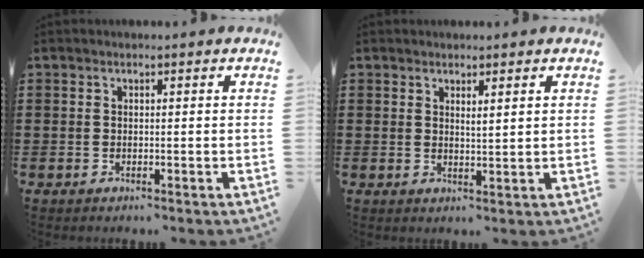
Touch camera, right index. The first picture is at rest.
{"total": 1.3, "force": [1.1, -0.1, 0.7], "torque": [-0.016, -0.001, 0.020]}